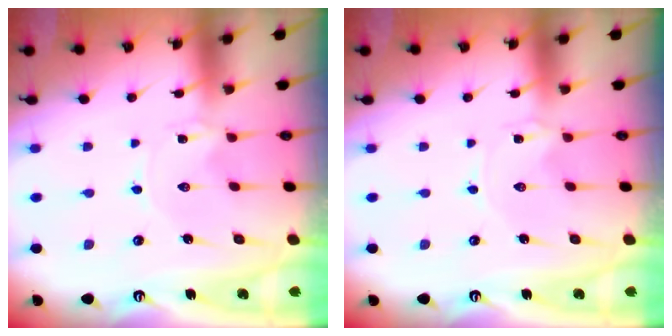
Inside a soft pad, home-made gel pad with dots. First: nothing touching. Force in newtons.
{"total": 0.0}